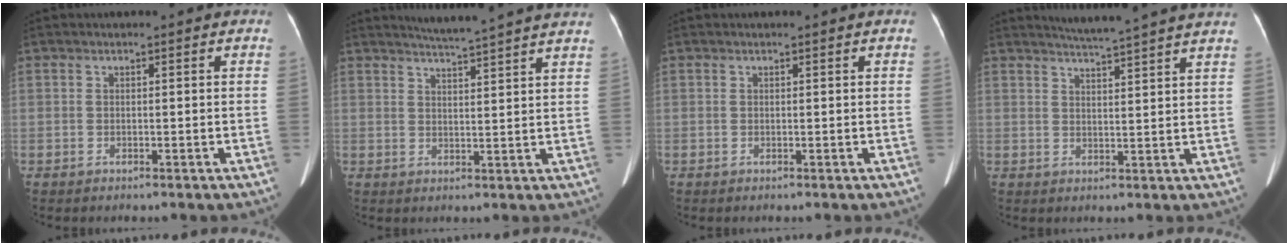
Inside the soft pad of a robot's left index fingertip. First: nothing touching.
{"total": 10.3, "force": [9.5, -1.2, 3.8], "torque": [-0.061, -0.001, 0.115]}
{"total": 0.0}
{"total": 10.6, "force": [9.8, -1.2, 4.0], "torque": [-0.067, 0.001, 0.119]}